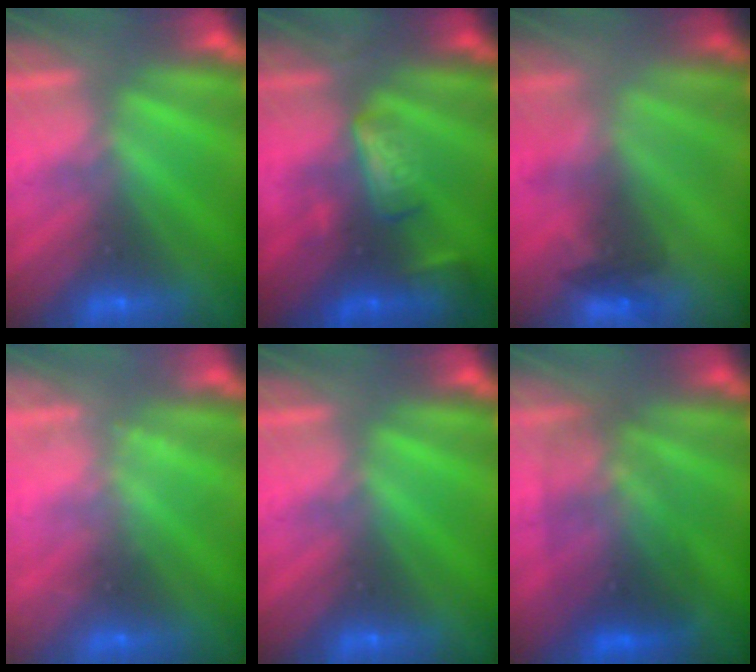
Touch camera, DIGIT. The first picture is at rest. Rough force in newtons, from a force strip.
{"total": 2.7}
{"total": 2.3}
{"total": 2.4}
{"total": 0.0}
{"total": 3.2}